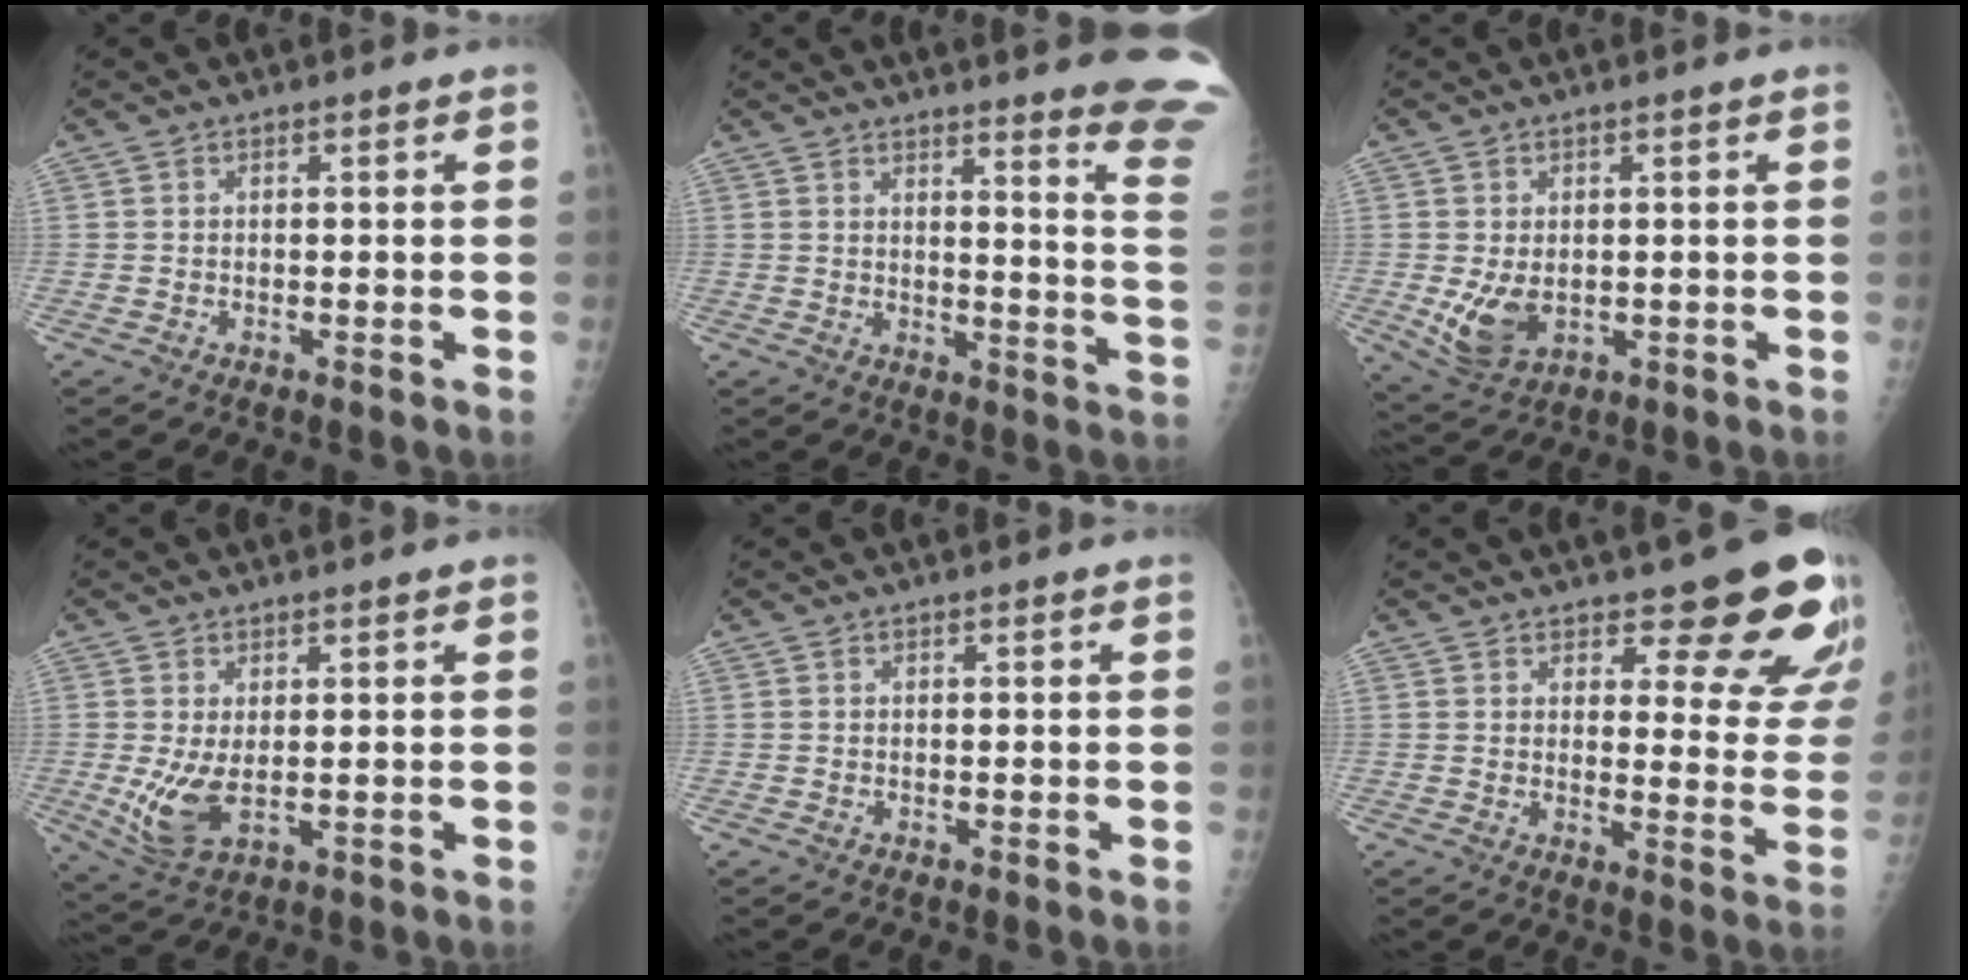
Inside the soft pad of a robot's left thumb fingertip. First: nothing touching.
{"total": 18.0, "force": [15.8, -0.5, 8.4], "torque": [-0.090, -0.167, 0.167]}
{"total": 6.8, "force": [-0.5, 4.4, 5.2], "torque": [-0.090, -0.011, 0.007]}
{"total": 6.8, "force": [0.3, 3.1, 6.1], "torque": [-0.126, -0.008, 0.019]}
{"total": 0.0}
{"total": 14.7, "force": [10.8, 5.0, 8.5], "torque": [-0.054, -0.077, 0.121]}